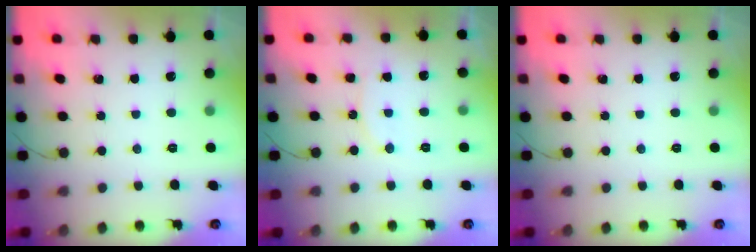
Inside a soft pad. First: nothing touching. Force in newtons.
{"total": 7.3, "press": 6.9, "slide": 2.5}
{"total": 0.0}